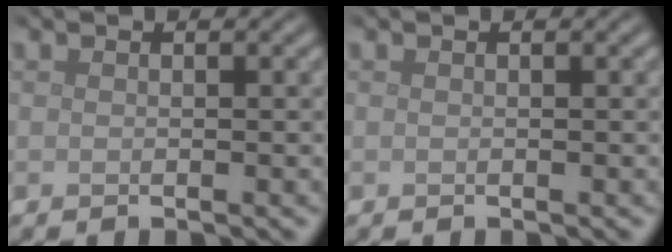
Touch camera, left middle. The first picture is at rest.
{"total": 0.0}